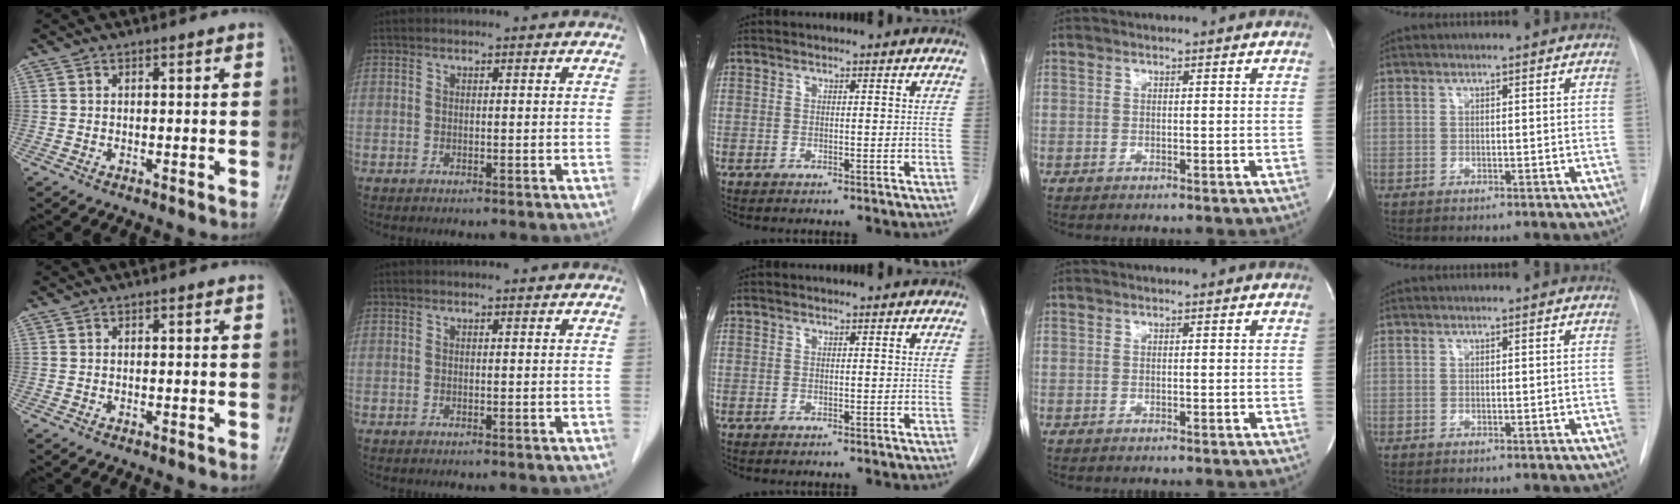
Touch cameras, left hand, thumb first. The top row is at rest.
{}